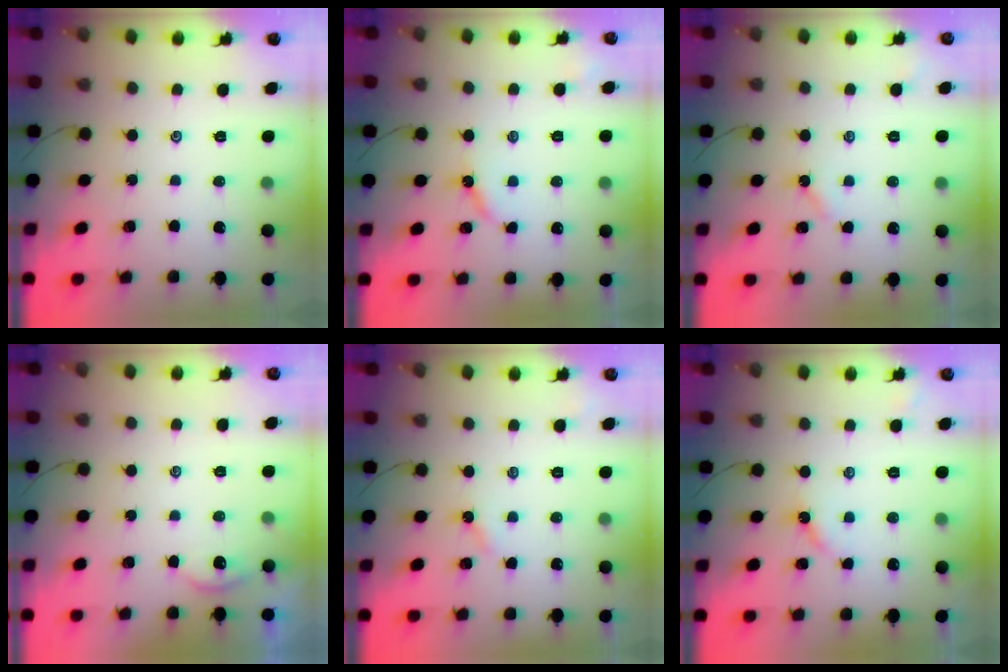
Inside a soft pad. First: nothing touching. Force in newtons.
{"total": 5.5, "press": 5.5, "slide": 0.3}
{"total": 2.6, "press": 2.5, "slide": 0.3}
{"total": 2.2, "press": 2.2, "slide": 0.3}
{"total": 2.8, "press": 2.8, "slide": 0.5}
{"total": 3.7, "press": 3.7, "slide": 0.4}